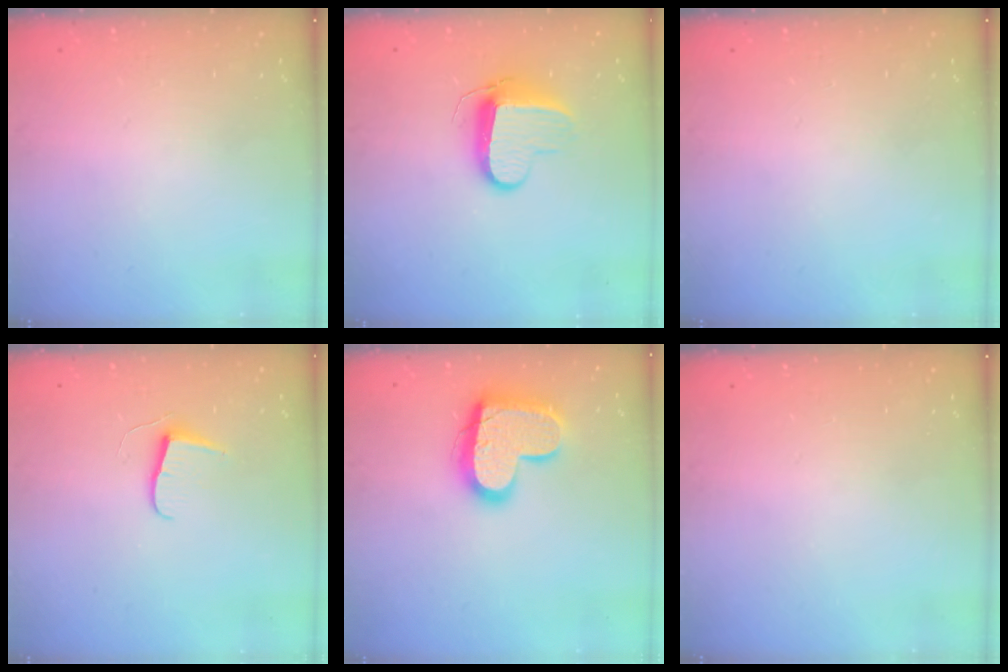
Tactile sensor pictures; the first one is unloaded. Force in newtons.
{"total": 9.7, "press": 9.7, "slide": 0.4}
{"total": 0.0}
{"total": 6.8, "press": 6.8, "slide": 0.5}
{"total": 17.3, "press": 17.3, "slide": 1.2}
{"total": 0.0}